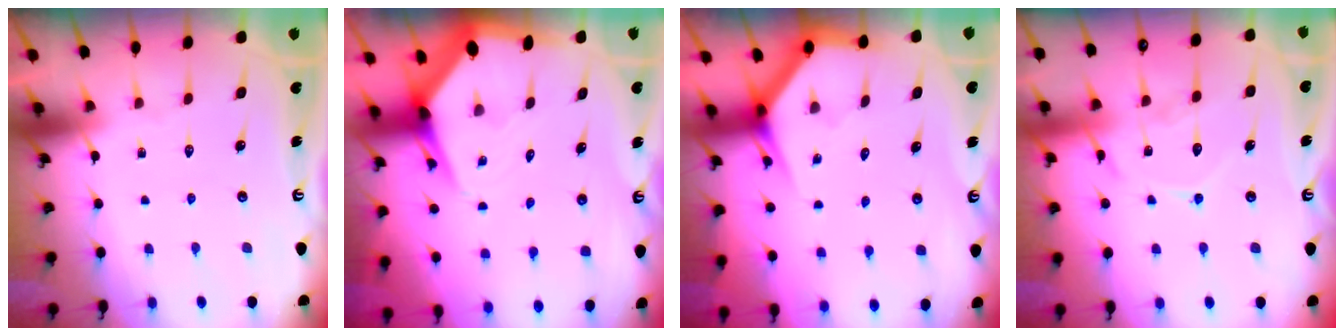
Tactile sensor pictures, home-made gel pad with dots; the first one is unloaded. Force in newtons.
{"total": 5.3, "press": 5.3, "slide": 0.7}
{"total": 3.6, "press": 3.6, "slide": 0.3}
{"total": 12.4, "press": 12.3, "slide": 1.1}